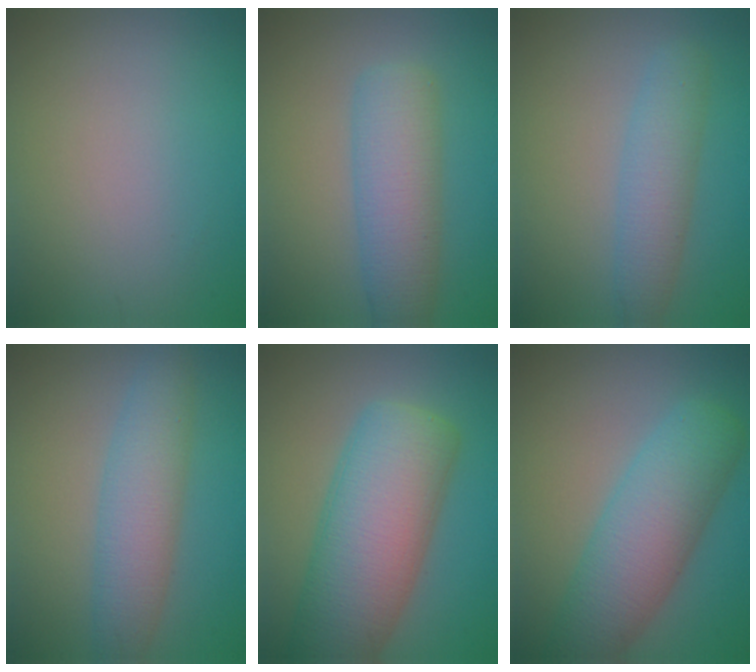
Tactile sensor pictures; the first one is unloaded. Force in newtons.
{"total": 5.6, "press": 5.6, "slide": 0.1}
{"total": 3.6, "press": 3.6, "slide": 0.1}
{"total": 4.8, "press": 4.8, "slide": 0.1}
{"total": 11.1, "press": 11.1, "slide": 0.5}
{"total": 7.5, "press": 7.5, "slide": 0.3}